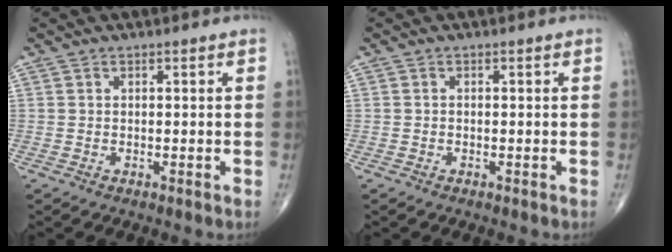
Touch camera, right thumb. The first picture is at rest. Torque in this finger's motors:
{"motor_torque": [0.01, 0.12, -0.35, 0.06, 0.02]}